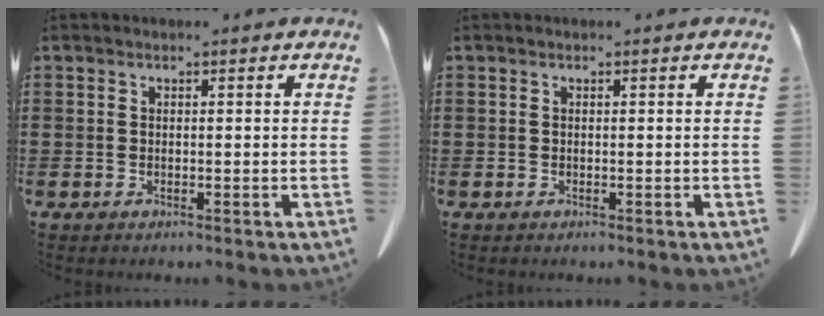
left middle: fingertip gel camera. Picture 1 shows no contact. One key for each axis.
{"total": 0.0}